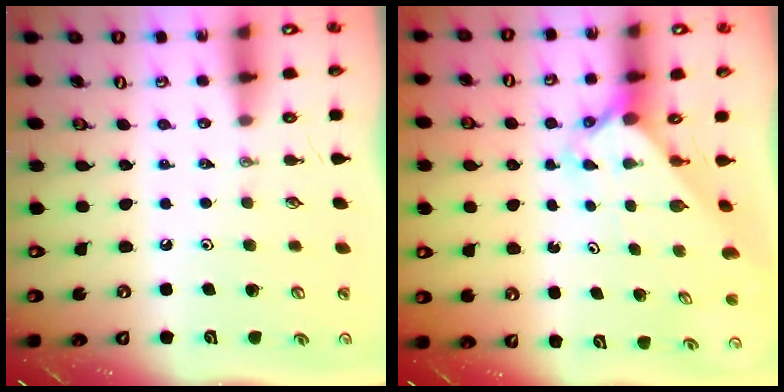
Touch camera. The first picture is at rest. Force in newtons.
{"total": 2.3, "press": 2.3, "slide": 0.2}